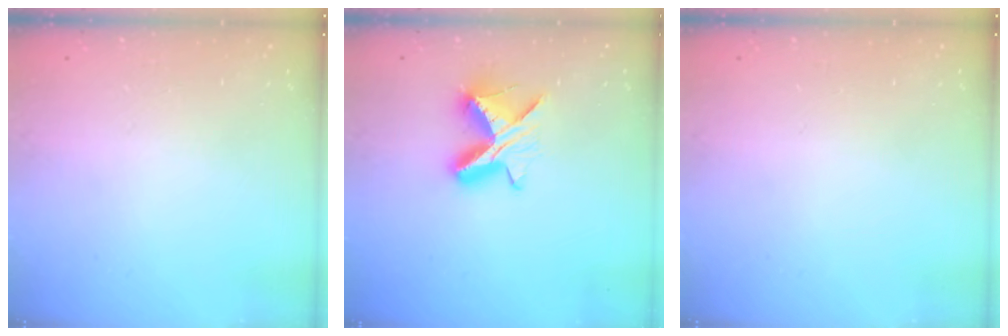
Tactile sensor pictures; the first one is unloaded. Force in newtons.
{"total": 9.1, "press": 9.1, "slide": 0.5}
{"total": 0.0}